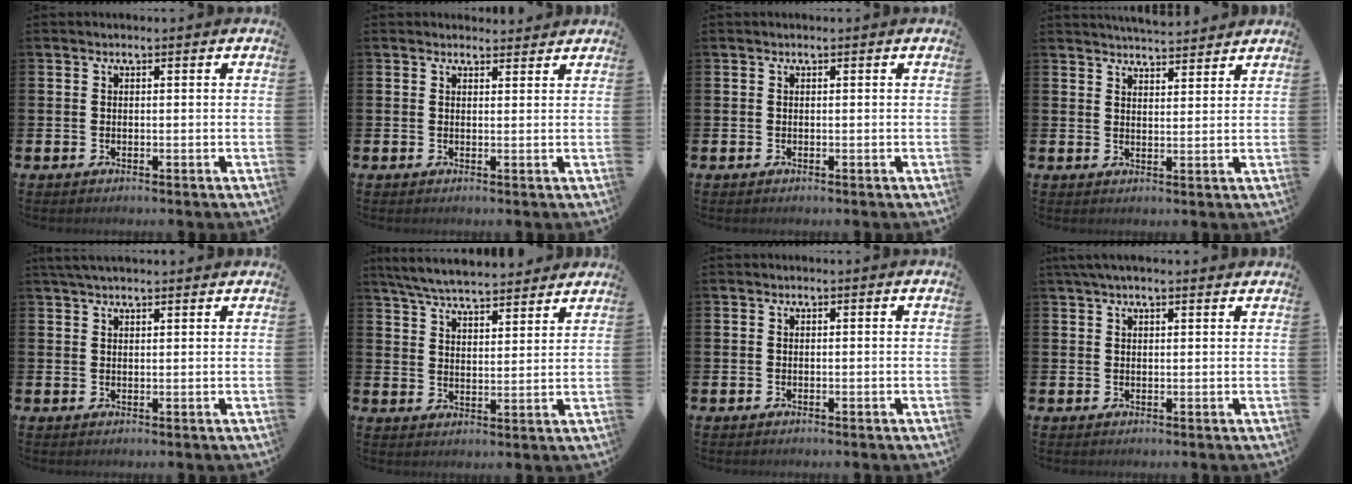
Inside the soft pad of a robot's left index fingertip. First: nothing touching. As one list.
[{"total": 1.8, "force": [1.7, 0.4, -0.1], "torque": [0.010, -0.008, 0.029]}, {"total": 0.0}, {"total": 4.5, "force": [4.5, 0.2, 0.1], "torque": [-0.009, -0.023, 0.082]}, {"total": 2.7, "force": [2.5, 0.6, 1.1], "torque": [-0.022, -0.002, 0.044]}, {"total": 6.7, "force": [6.5, 0.7, 1.4], "torque": [-0.053, -0.033, 0.117]}, {"total": 0.0}, {"total": 2.6, "force": [2.1, 0.5, 1.4], "torque": [-0.028, 0.000, 0.037]}]